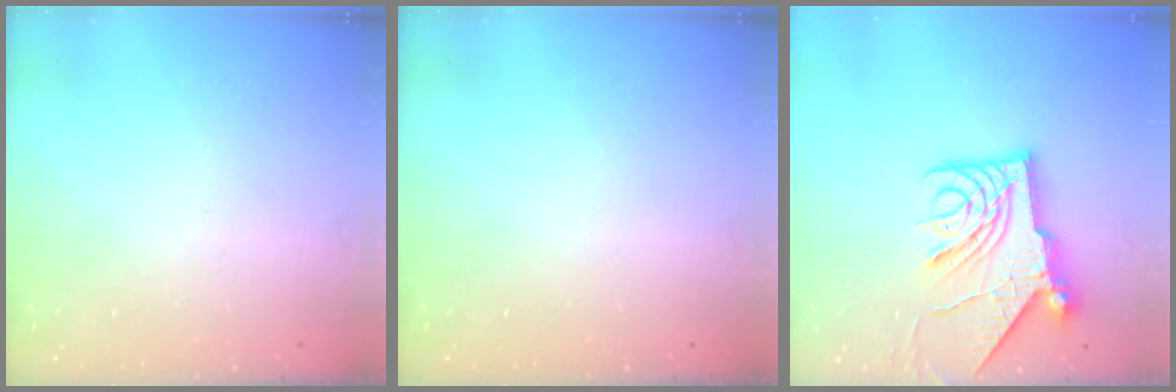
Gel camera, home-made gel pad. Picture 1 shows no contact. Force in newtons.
{"total": 0.0}
{"total": 13.7, "press": 13.6, "slide": 1.5}